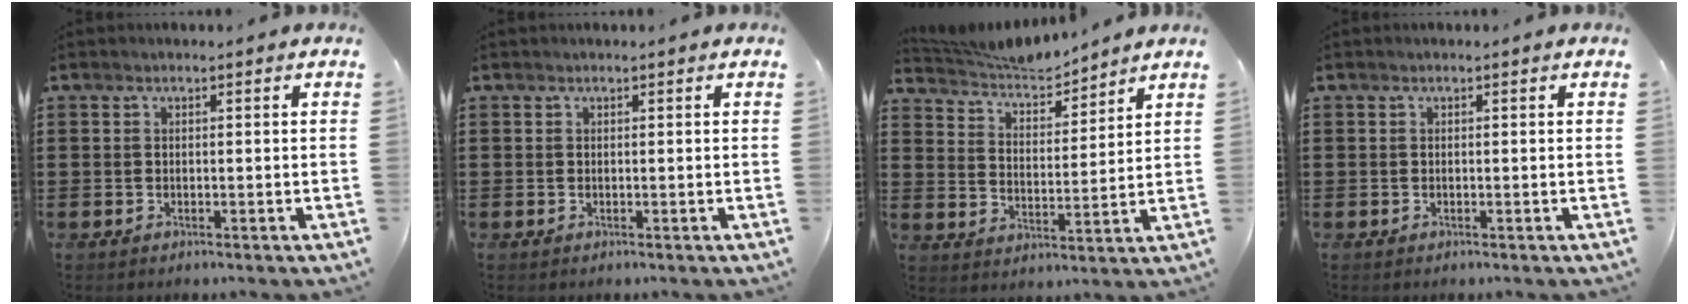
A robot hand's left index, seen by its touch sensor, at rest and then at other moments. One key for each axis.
{"total": 0.0}
{"total": 5.2, "fx": 5.1, "fy": 0.8, "fz": 0.9, "tx": -0.044, "ty": -0.026, "tz": 0.086}
{"total": 0.0}